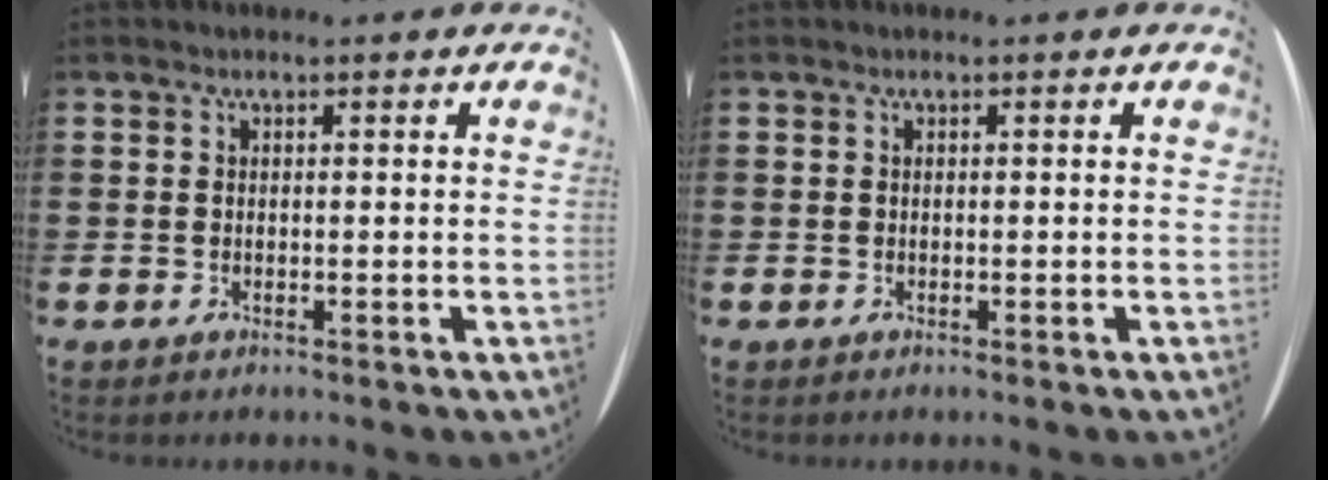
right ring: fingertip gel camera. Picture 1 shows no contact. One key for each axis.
{"total": 0.0}